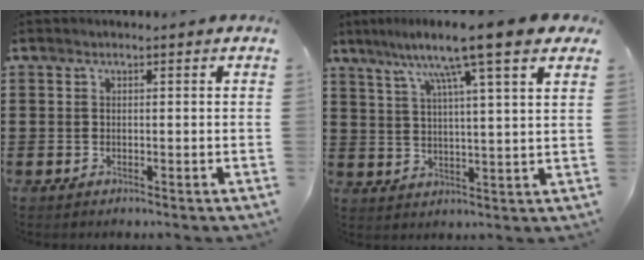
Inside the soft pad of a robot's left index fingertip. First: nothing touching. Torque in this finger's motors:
{"motor_torque": [2.14, 0.00, 0.51, 0.21]}